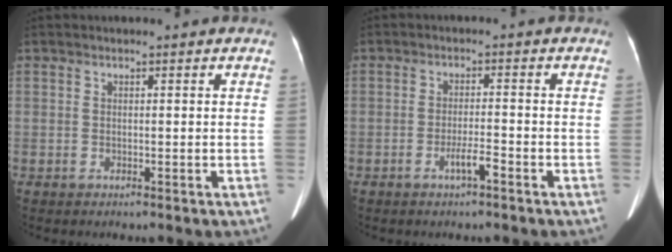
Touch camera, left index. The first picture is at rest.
{"total": 2.7, "force": [-1.7, 0.1, 2.1], "torque": [-0.038, -0.001, -0.035]}